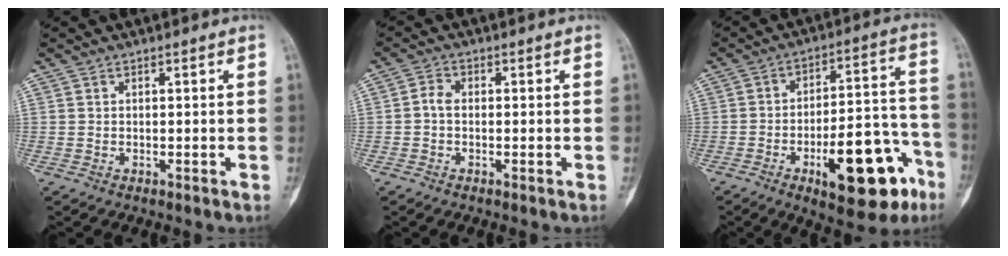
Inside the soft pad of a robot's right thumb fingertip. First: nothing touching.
{"total": 2.3, "force": [-0.4, 1.6, 1.6], "torque": [-0.025, 0.008, -0.015]}
{"total": 20.3, "force": [-9.1, 7.8, 16.3], "torque": [-0.194, 0.063, -0.121]}